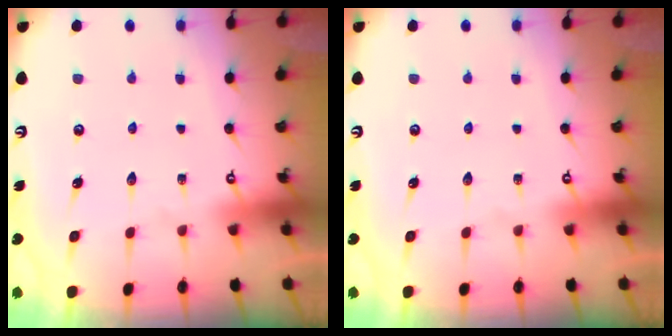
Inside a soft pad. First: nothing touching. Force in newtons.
{"total": 0.0}